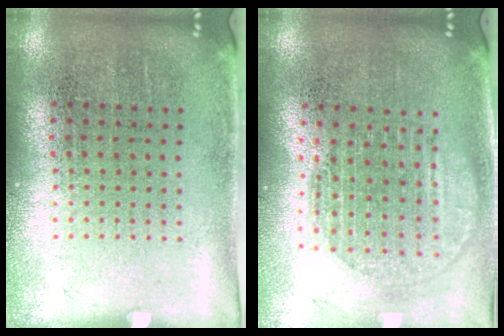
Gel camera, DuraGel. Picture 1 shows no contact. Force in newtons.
{"total": 1.9, "press": 1.5, "slide": 1.0}